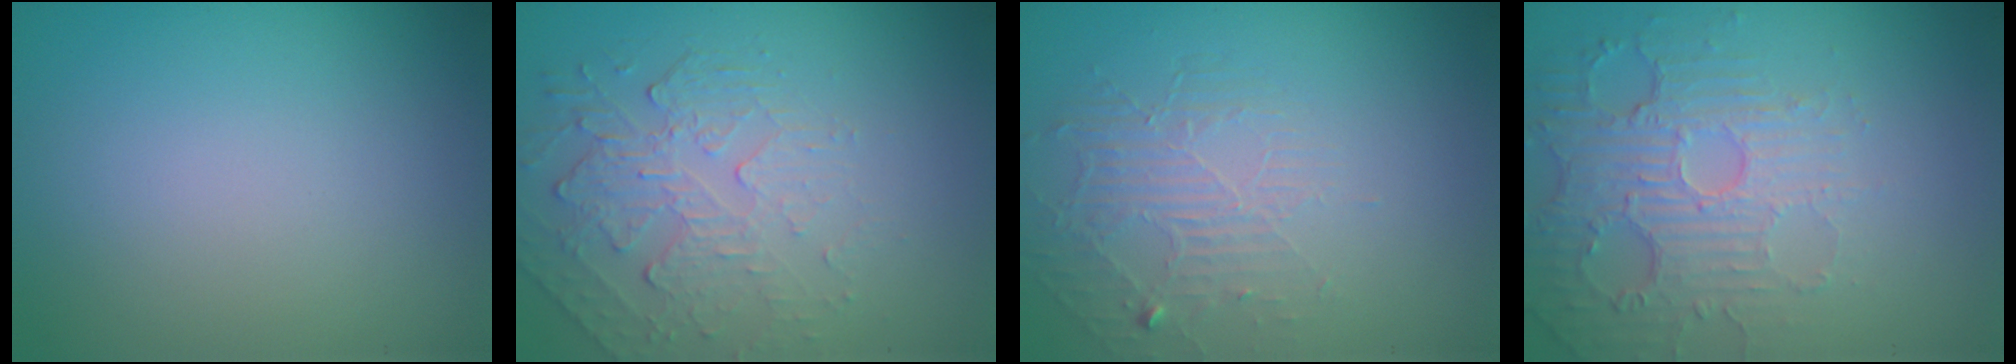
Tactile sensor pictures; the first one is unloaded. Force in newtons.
{"total": 2.4, "press": 1.7, "slide": 1.7}
{"total": 2.0, "press": 1.1, "slide": 1.7}
{"total": 5.5, "press": 3.7, "slide": 4.1}